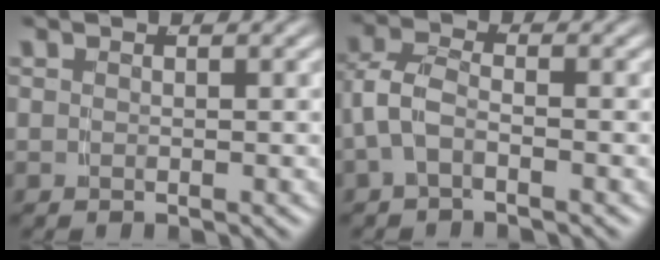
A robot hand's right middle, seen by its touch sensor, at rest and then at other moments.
{"total": 3.6, "force": [-0.9, 2.5, 2.5], "torque": [-0.070, -0.017, -0.011]}